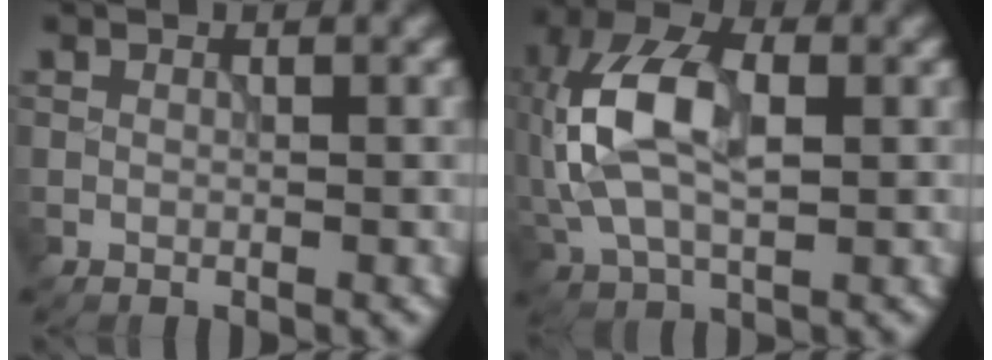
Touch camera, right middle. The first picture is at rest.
{"total": 9.2, "force": [0.4, 5.1, 7.7], "torque": [-0.167, 0.019, -0.004]}